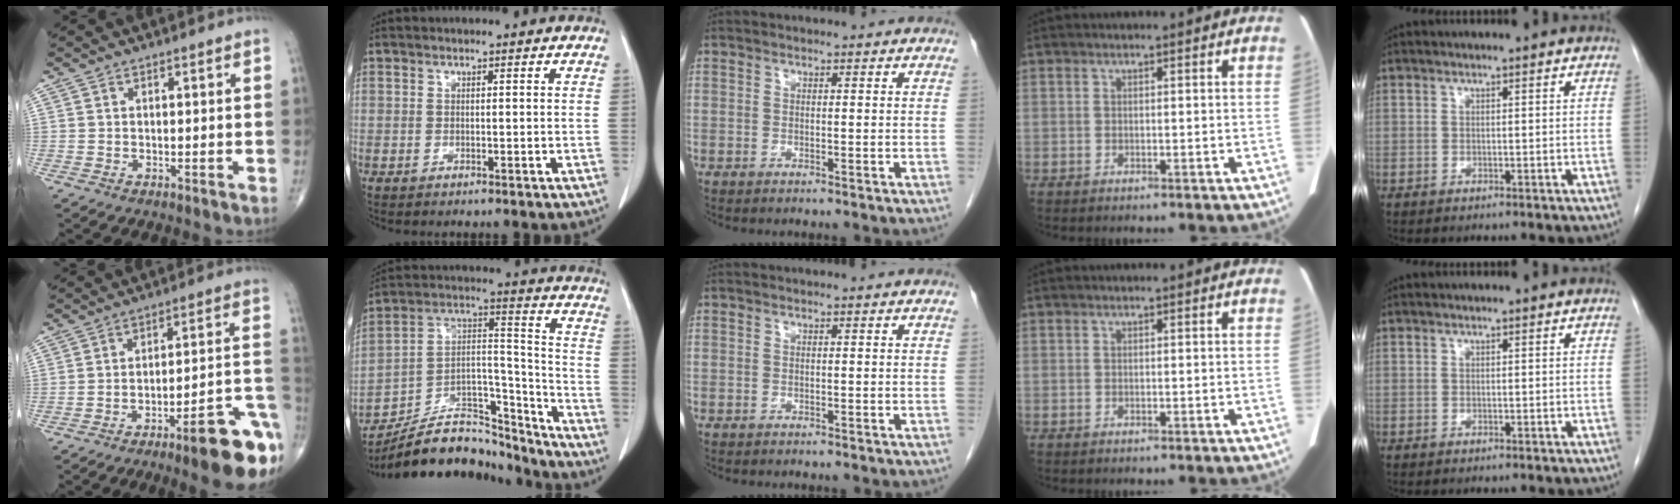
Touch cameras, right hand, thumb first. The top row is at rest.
{"thumb": {"total": 16.0, "force": [-8.0, 2.8, 13.5], "torque": [-0.136, 0.060, -0.111]}, "index": {"total": 19.1, "force": [-17.4, 6.0, 5.3], "torque": [-0.100, 0.048, -0.284]}}